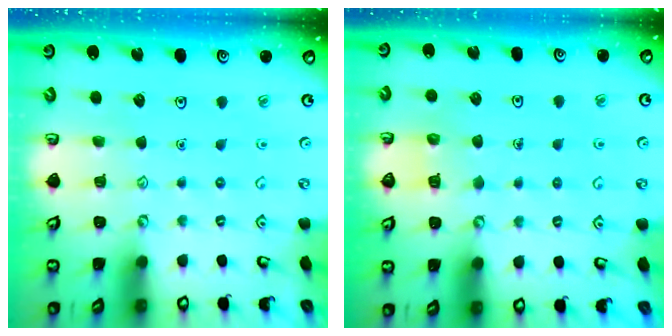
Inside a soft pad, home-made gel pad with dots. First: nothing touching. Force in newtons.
{"total": 3.7, "press": 3.7, "slide": 0.2}